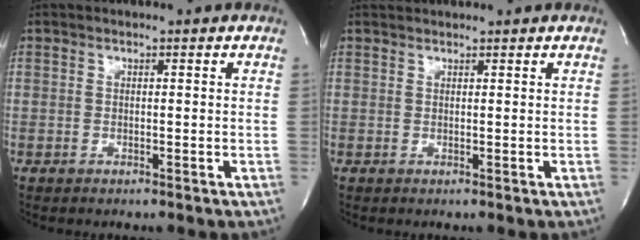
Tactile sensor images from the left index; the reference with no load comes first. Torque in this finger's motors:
{"motor_torque": [-0.19, -0.16, 0.00, 0.04]}